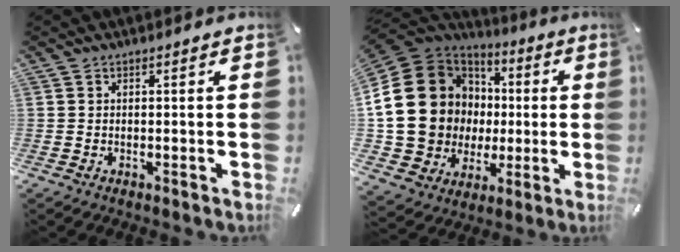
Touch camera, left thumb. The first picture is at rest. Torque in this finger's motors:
{"motor_torque": [2.41, 2.60, 2.72, -0.05, 0.92]}